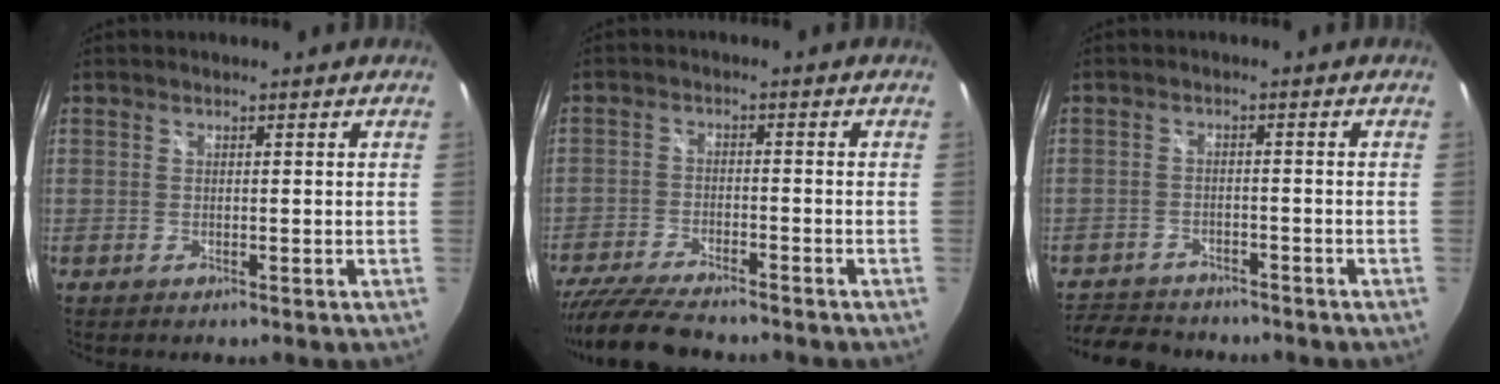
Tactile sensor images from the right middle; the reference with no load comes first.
{"total": 12.2, "force": [-10.6, 2.2, 5.5], "torque": [-0.134, -0.032, -0.186]}
{"total": 9.4, "force": [-8.3, 3.6, 2.5], "torque": [-0.079, -0.006, -0.134]}